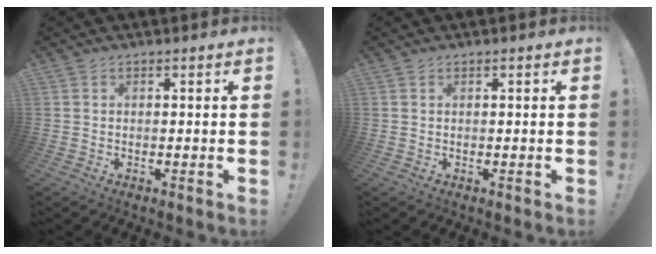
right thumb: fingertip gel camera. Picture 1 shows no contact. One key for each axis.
{"total": 0.0}